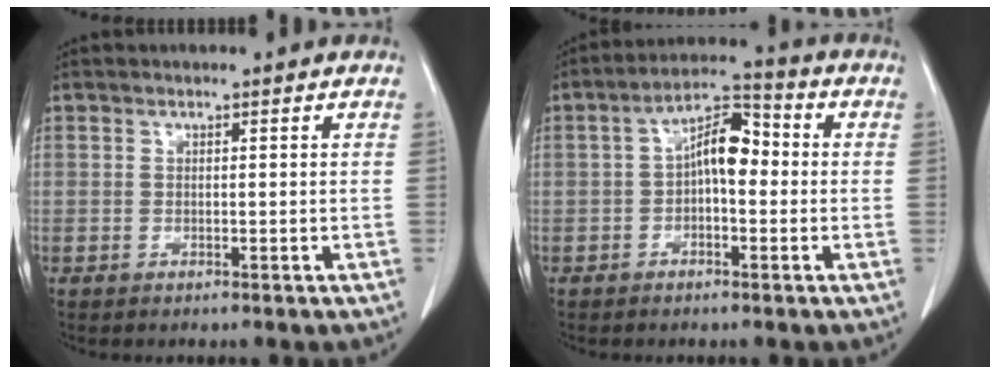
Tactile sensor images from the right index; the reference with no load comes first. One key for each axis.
{"total": 7.3, "fx": -0.2, "fy": 3.2, "fz": 6.6, "tx": -0.118, "ty": 0.035, "tz": -0.009}